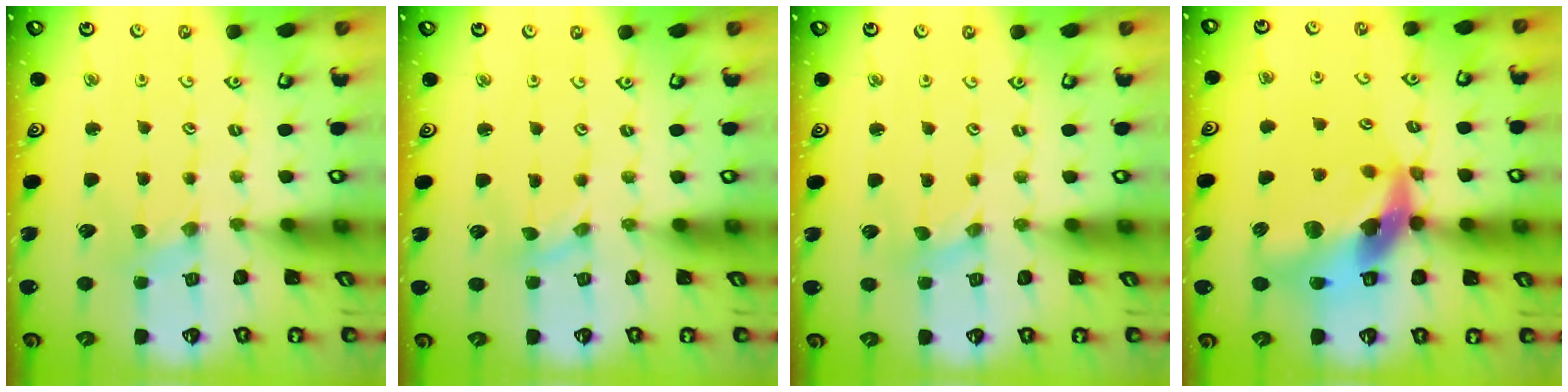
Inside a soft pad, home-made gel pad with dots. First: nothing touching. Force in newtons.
{"total": 0.0}
{"total": 0.0}
{"total": 18.4, "press": 18.3, "slide": 2.4}